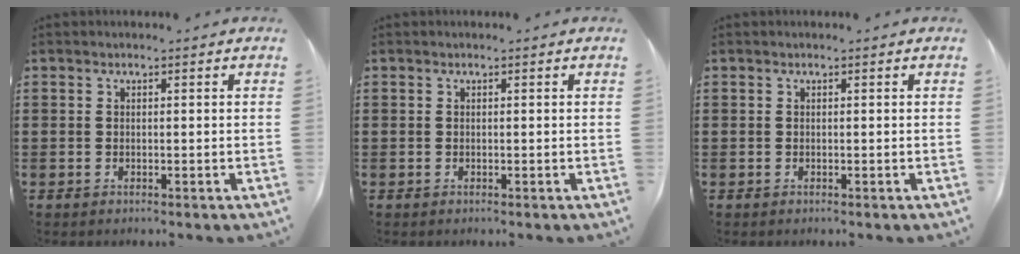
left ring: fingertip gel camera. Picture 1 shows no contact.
{"total": 0.0}
{"total": 0.0}